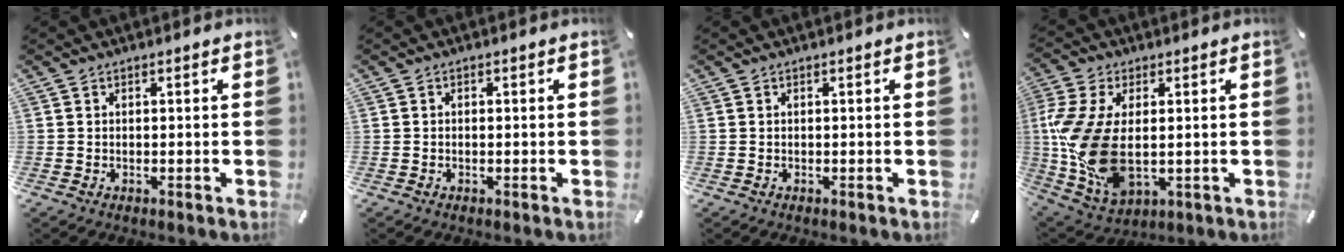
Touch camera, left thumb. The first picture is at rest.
{"total": 0.5, "force": [-0.2, 0.2, 0.4], "torque": [-0.009, -0.002, -0.003]}
{"total": 0.0}
{"total": 15.3, "force": [0.0, 9.1, 12.2], "torque": [-0.289, -0.015, 0.002]}